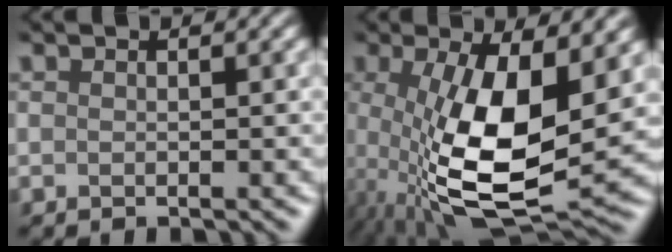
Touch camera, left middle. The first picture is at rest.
{"total": 10.2, "force": [-0.8, 3.6, 9.5], "torque": [-0.200, -0.015, -0.002]}